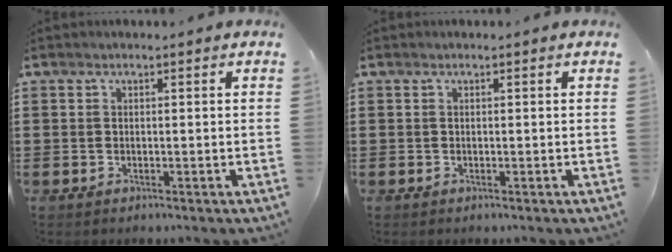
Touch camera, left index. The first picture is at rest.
{"total": 0.0}